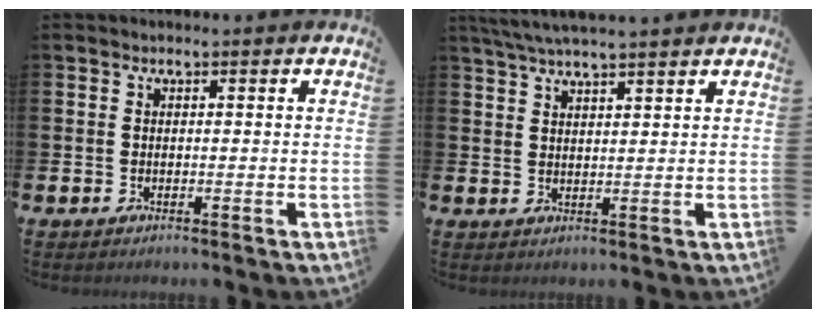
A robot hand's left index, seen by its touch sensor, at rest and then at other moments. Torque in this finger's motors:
{"motor_torque": [-0.03, -0.72, 0.60, 0.19]}